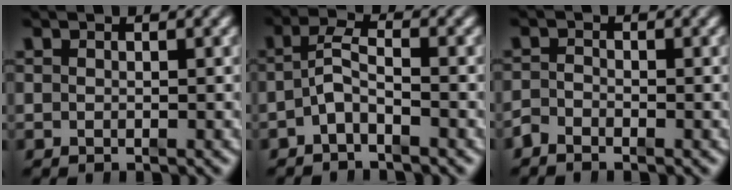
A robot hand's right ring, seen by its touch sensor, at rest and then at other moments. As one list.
[{"total": 3.0, "force": [-1.1, 1.7, 2.2], "torque": [-0.046, -0.002, -0.027]}, {"total": 1.5, "force": [-1.5, 0.4, 0.2], "torque": [-0.002, -0.011, -0.027]}]